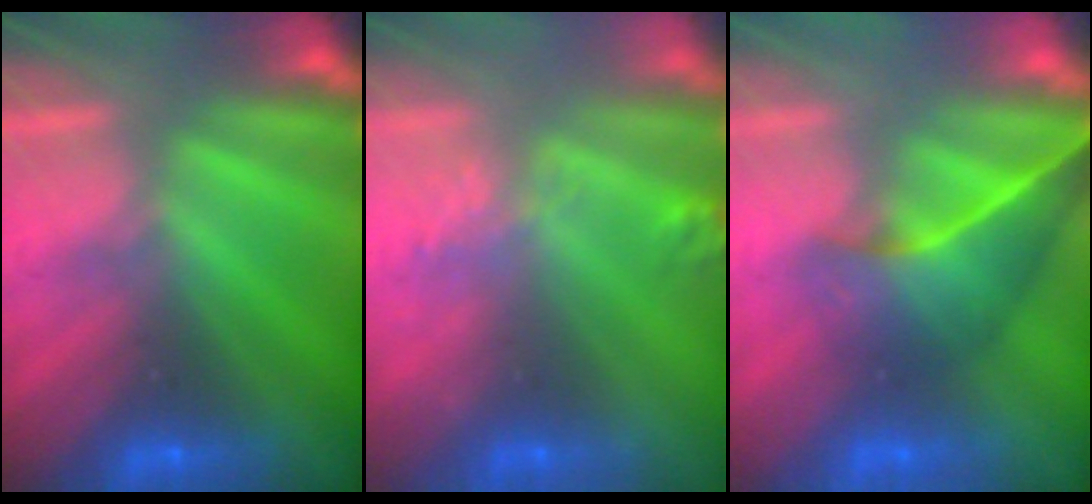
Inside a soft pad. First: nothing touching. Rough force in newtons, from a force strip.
{"total": 2.8}
{"total": 3.6}